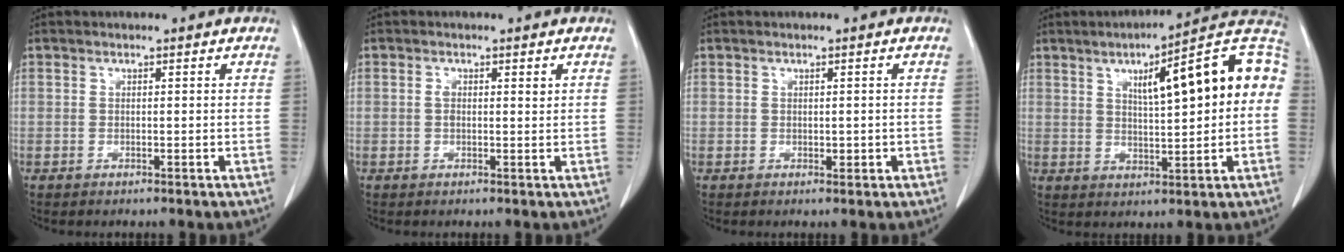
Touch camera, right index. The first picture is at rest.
{"total": 1.8, "force": [0.5, 0.8, 1.5], "torque": [-0.029, 0.004, 0.008]}
{"total": 1.1, "force": [-0.2, 0.6, 0.9], "torque": [-0.011, 0.000, 0.000]}
{"total": 16.7, "force": [3.5, 3.0, 16.0], "torque": [-0.225, 0.040, 0.045]}